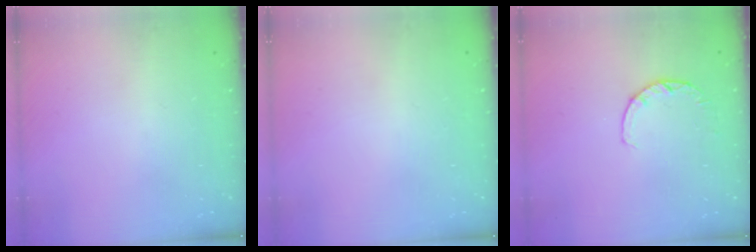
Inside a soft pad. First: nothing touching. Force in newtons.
{"total": 2.6, "press": 2.6, "slide": 0.2}
{"total": 3.0, "press": 2.9, "slide": 0.4}